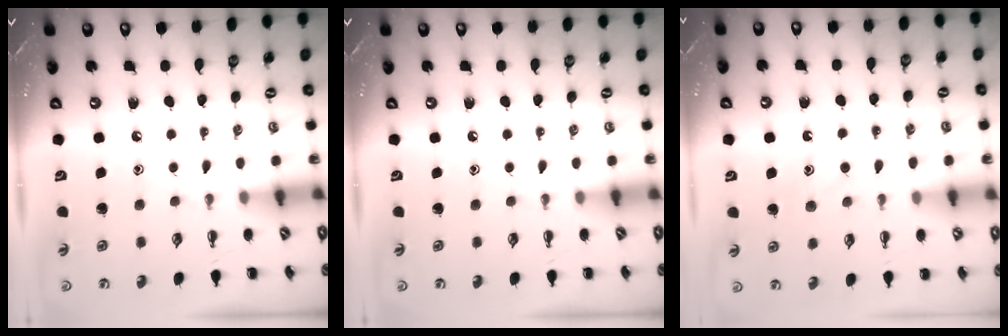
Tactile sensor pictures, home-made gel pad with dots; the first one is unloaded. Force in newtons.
{"total": 0.0}
{"total": 10.6, "press": 10.5, "slide": 0.7}